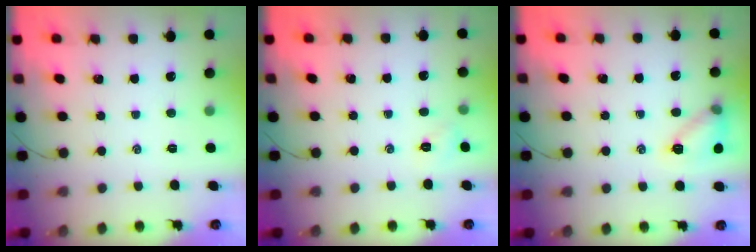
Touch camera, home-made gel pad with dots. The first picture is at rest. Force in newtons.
{"total": 2.1, "press": 2.1, "slide": 0.6}
{"total": 10.7, "press": 10.7, "slide": 0.3}